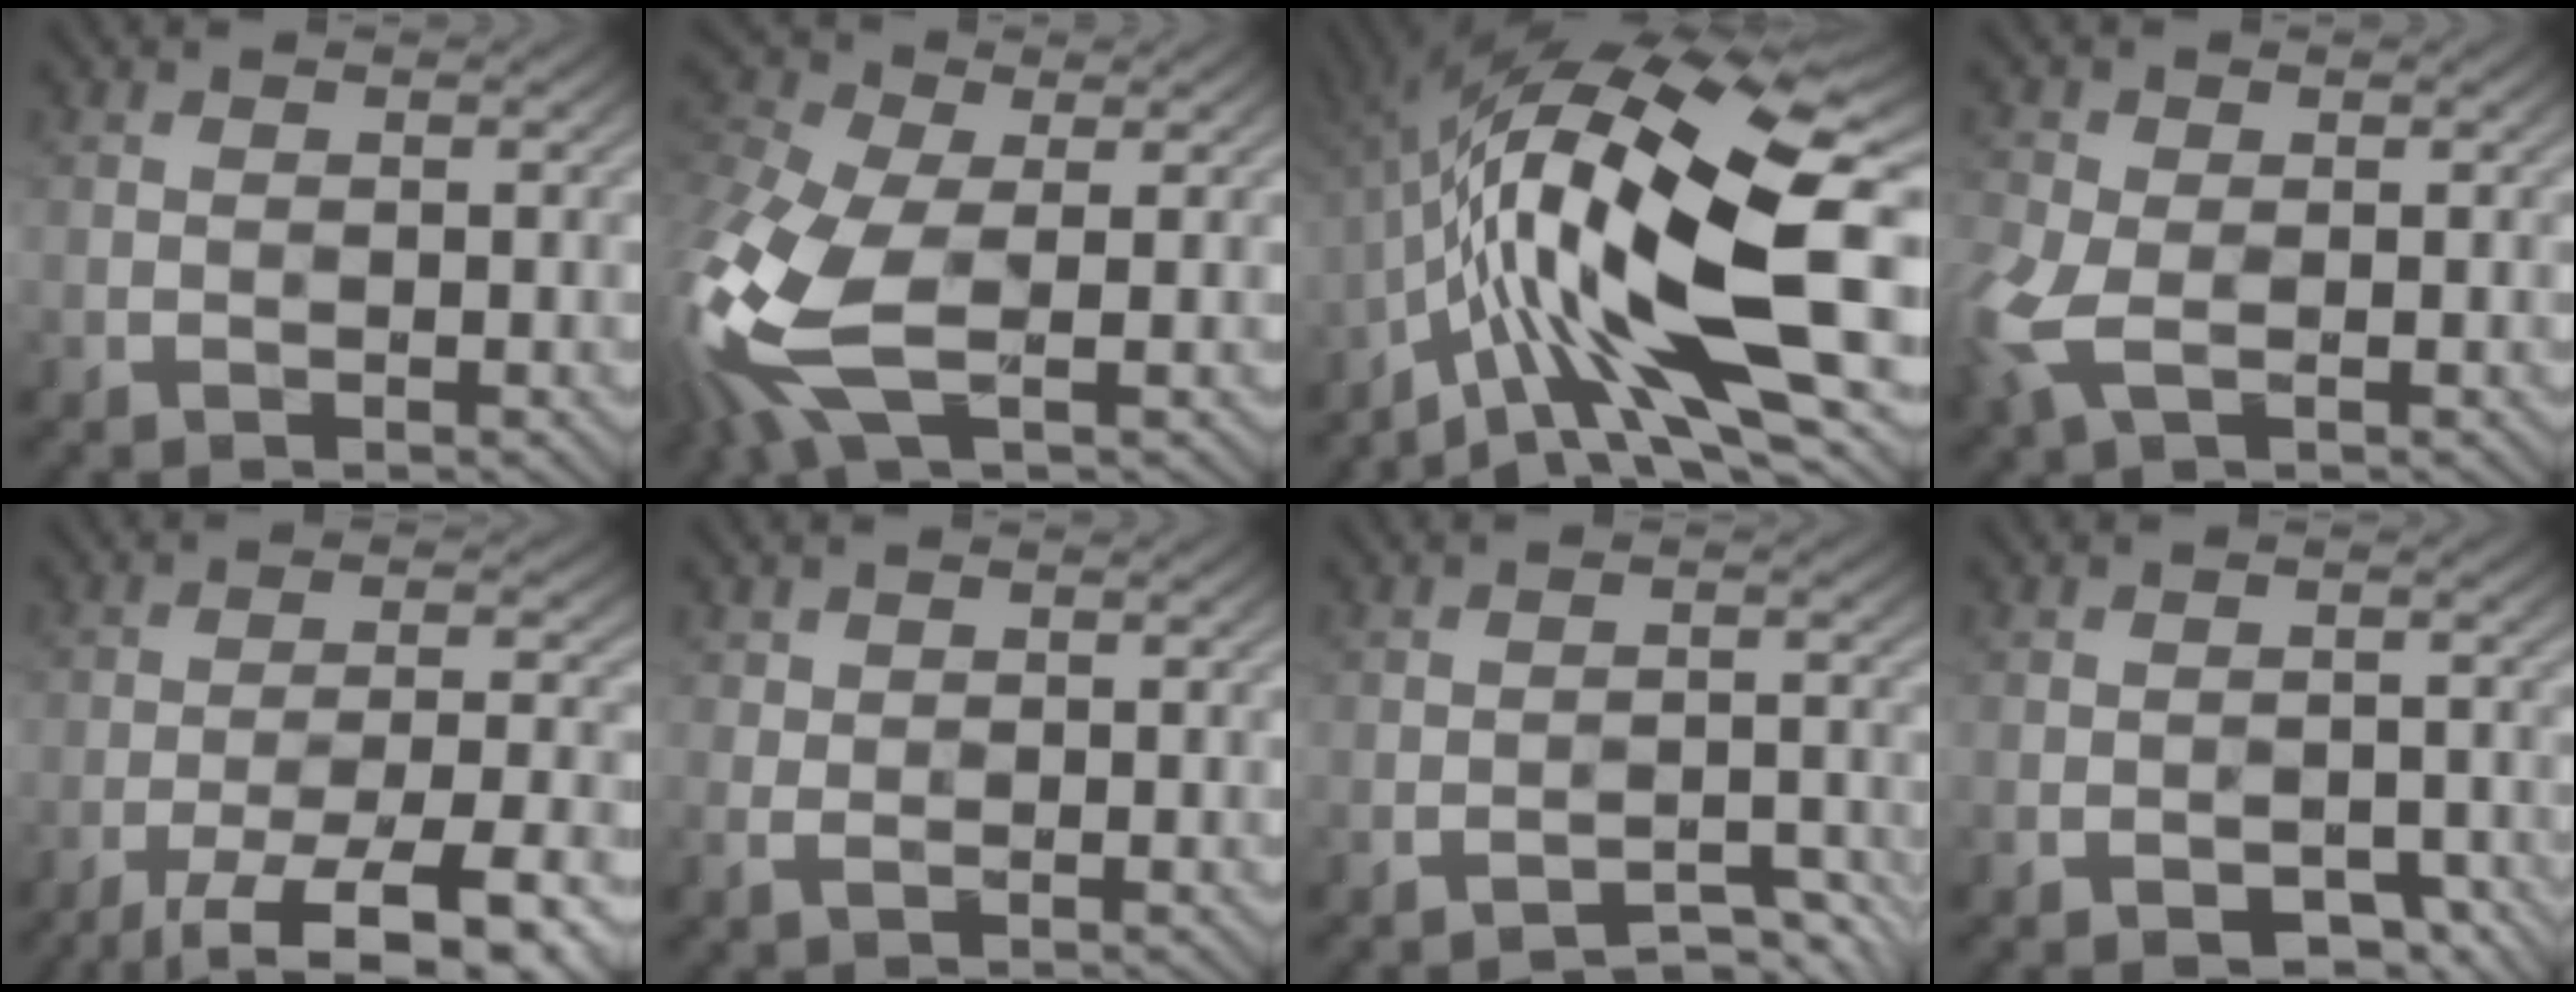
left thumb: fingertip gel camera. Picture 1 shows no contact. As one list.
[{"total": 12.6, "force": [-3.3, 6.5, 10.2], "torque": [-0.290, -0.028, -0.063]}, {"total": 18.8, "force": [-2.4, 6.2, 17.6], "torque": [-0.316, 0.009, -0.049]}, {"total": 6.3, "force": [-2.1, 3.9, 4.5], "torque": [-0.129, -0.016, -0.044]}, {"total": 12.1, "force": [-8.3, 3.1, 8.2], "torque": [-0.143, -0.010, -0.121]}, {"total": 2.3, "force": [-0.4, 2.0, 1.2], "torque": [-0.028, -0.007, -0.007]}, {"total": 4.7, "force": [-4.3, 0.8, 1.9], "torque": [-0.030, 0.002, -0.057]}, {"total": 4.8, "force": [-3.4, 2.4, 2.2], "torque": [-0.027, 0.010, -0.038]}]